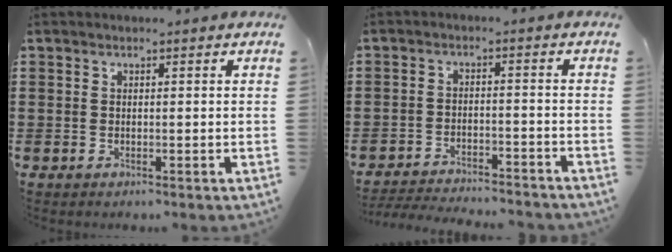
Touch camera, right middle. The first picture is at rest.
{"total": 3.9, "force": [-3.9, 0.0, 0.5], "torque": [-0.020, -0.003, -0.082]}